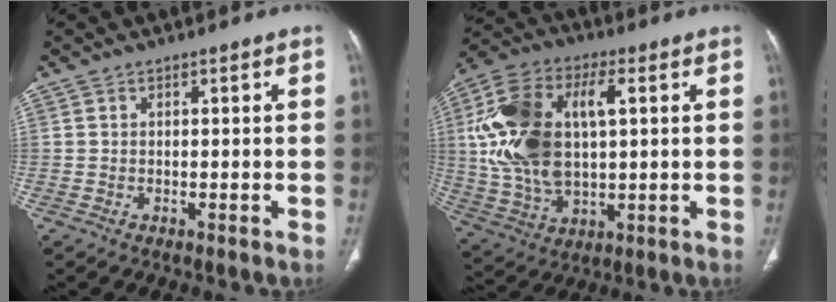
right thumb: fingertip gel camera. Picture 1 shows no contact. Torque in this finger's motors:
{"motor_torque": [2.53, 2.48, 2.27, 0.39, 0.29]}